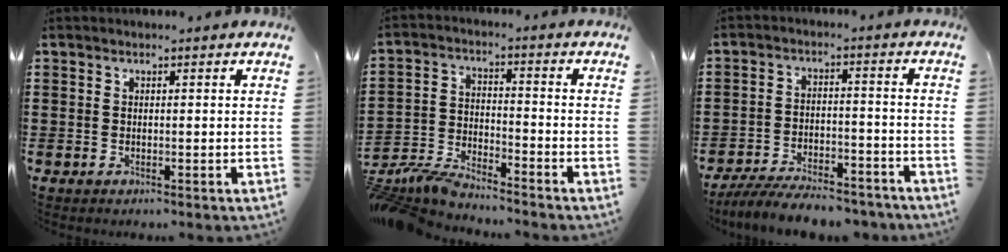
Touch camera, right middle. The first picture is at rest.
{"total": 6.7, "force": [-6.6, 0.4, 1.1], "torque": [-0.040, -0.002, -0.137]}
{"total": 6.8, "force": [-6.4, 0.9, 2.1], "torque": [-0.040, 0.005, -0.123]}